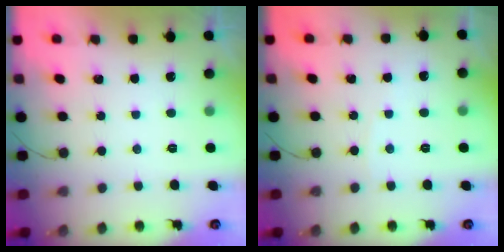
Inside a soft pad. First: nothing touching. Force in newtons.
{"total": 2.9, "press": 2.9, "slide": 0.4}